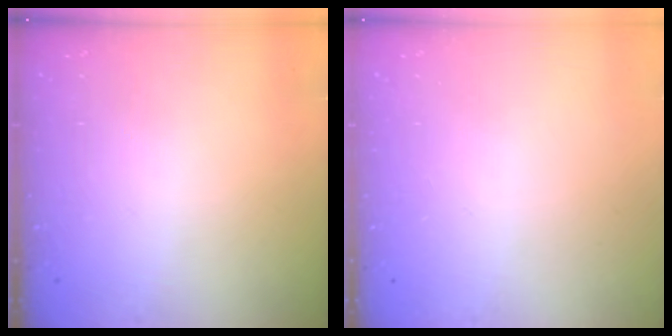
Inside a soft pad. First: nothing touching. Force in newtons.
{"total": 0.0}